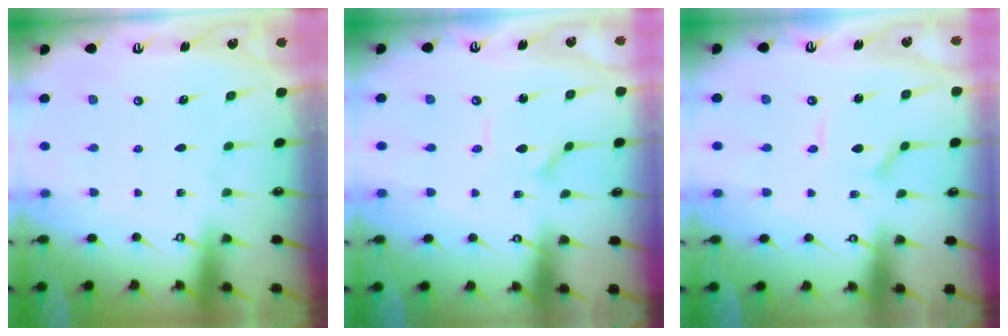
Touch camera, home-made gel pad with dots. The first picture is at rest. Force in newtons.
{"total": 1.6, "press": 1.6, "slide": 0.1}
{"total": 1.4, "press": 1.4, "slide": 0.1}